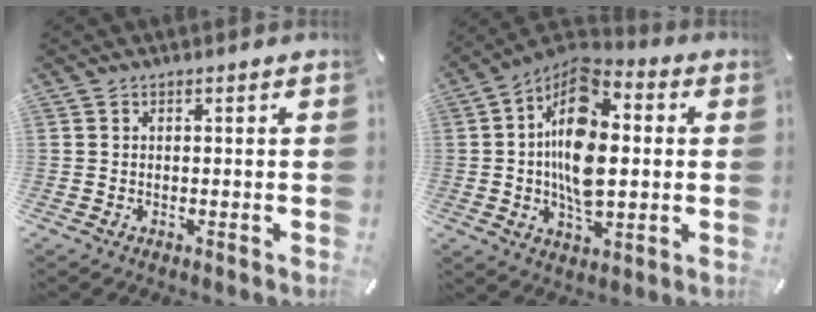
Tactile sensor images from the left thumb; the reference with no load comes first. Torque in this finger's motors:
{"motor_torque": [0.89, 1.04, 1.39, 0.70, 0.25]}